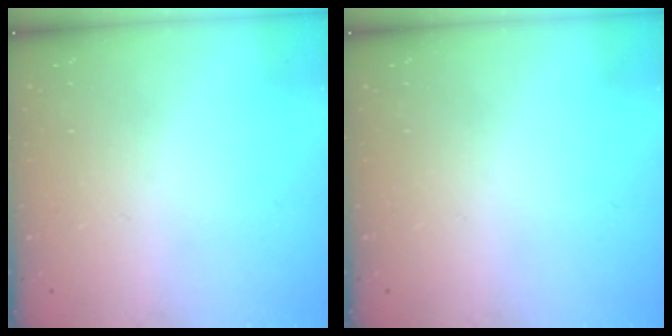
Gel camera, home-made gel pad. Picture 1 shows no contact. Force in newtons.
{"total": 0.0}